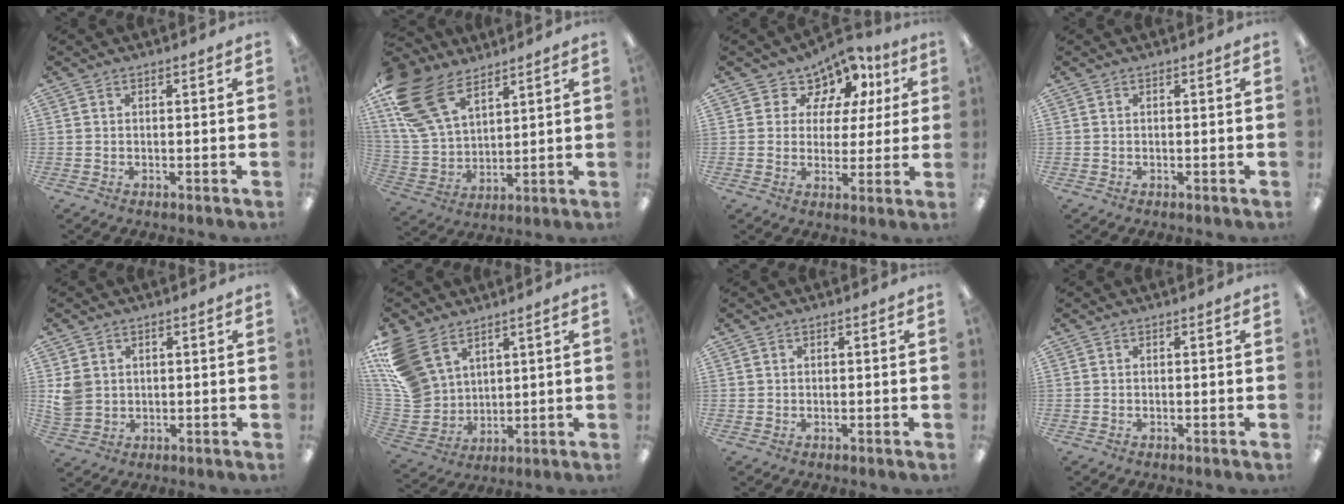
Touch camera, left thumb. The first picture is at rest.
{"total": 18.7, "force": [11.1, 10.5, 10.9], "torque": [-0.259, -0.036, 0.210]}
{"total": 9.3, "force": [6.1, 6.8, 2.0], "torque": [-0.054, -0.040, 0.116]}
{"total": 0.0}
{"total": 4.7, "force": [1.2, 4.3, 1.3], "torque": [-0.026, 0.007, 0.025]}
{"total": 15.6, "force": [8.9, 10.6, 7.3], "torque": [-0.189, -0.033, 0.180]}
{"total": 0.8, "force": [0.3, 0.7, 0.0], "torque": [0.000, 0.003, 0.005]}
{"total": 0.0}